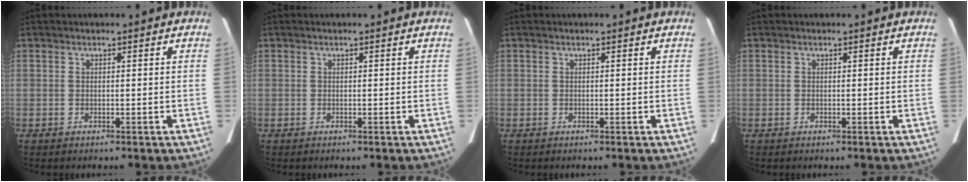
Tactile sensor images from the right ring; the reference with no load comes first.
{"total": 0.0}
{"total": 0.0}
{"total": 0.0}